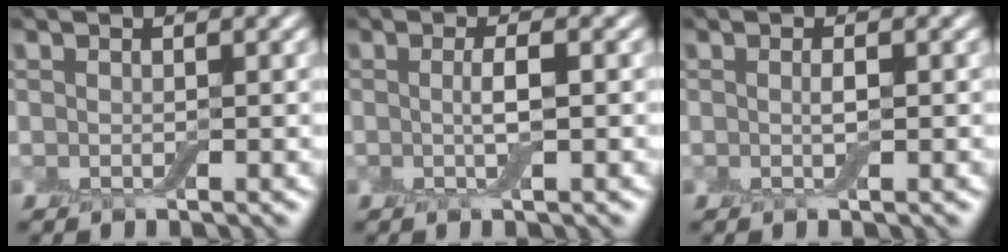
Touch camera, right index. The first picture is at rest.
{"total": 2.0, "force": [-0.1, 0.3, 2.0], "torque": [-0.039, -0.002, -0.003]}
{"total": 1.0, "force": [0.0, 0.2, 1.0], "torque": [-0.019, 0.000, -0.001]}